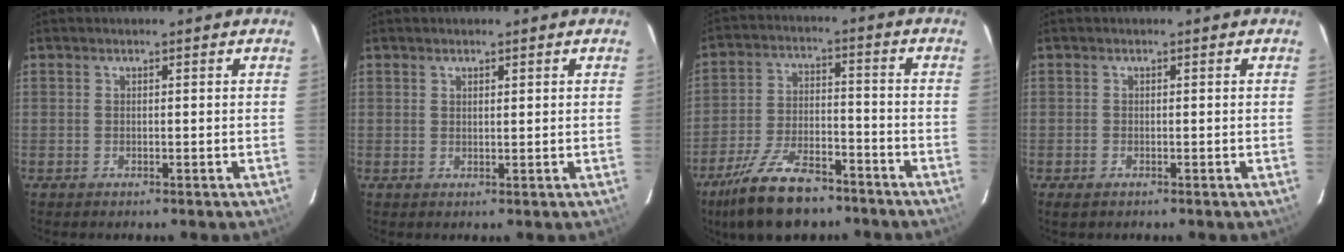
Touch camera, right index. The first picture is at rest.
{"total": 0.9, "force": [0.7, 0.4, 0.5], "torque": [-0.007, 0.001, 0.012]}
{"total": 15.4, "force": [-11.4, 6.0, 8.4], "torque": [-0.182, -0.015, -0.196]}
{"total": 1.2, "force": [-0.8, 0.7, 0.6], "torque": [-0.012, -0.005, -0.017]}